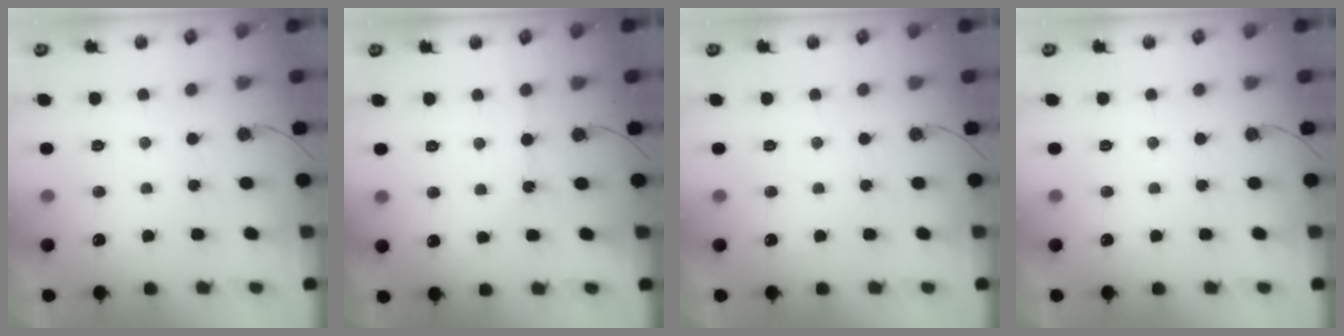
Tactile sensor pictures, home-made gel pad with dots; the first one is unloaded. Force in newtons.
{"total": 2.9, "press": 2.8, "slide": 0.5}
{"total": 0.0}
{"total": 0.0}